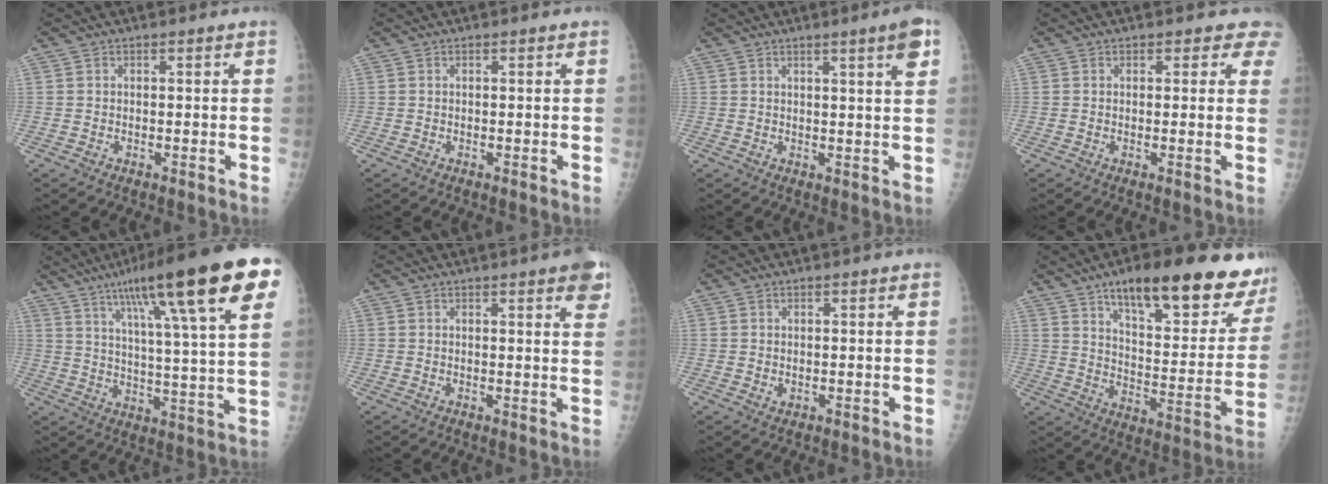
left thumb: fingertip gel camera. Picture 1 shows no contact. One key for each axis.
{"total": 0.0}
{"total": 5.1, "fx": 2.7, "fy": 0.0, "fz": 4.3, "tx": -0.057, "ty": -0.015, "tz": 0.036}
{"total": 3.2, "fx": 2.5, "fy": 1.8, "fz": 0.8, "tx": 0.027, "ty": -0.009, "tz": 0.012}
{"total": 26.5, "fx": 14.1, "fy": 4.1, "fz": 22.1, "tx": -0.331, "ty": -0.015, "tz": 0.207}
{"total": 5.8, "fx": 3.2, "fy": 1.1, "fz": 4.7, "tx": -0.043, "ty": -0.006, "tz": 0.034}
{"total": 0.8, "fx": 0.2, "fy": 0.5, "fz": 0.6, "tx": -0.008, "ty": -0.003, "tz": 0.007}
{"total": 26.2, "fx": 18.0, "fy": 7.9, "fz": 17.3, "tx": -0.197, "ty": -0.065, "tz": 0.253}